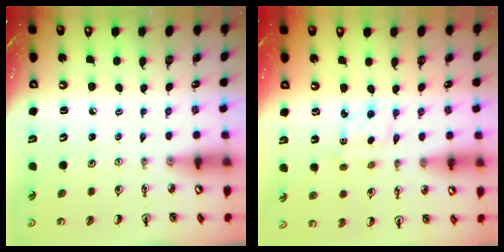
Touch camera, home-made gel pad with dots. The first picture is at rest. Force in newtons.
{"total": 2.3, "press": 2.1, "slide": 0.8}